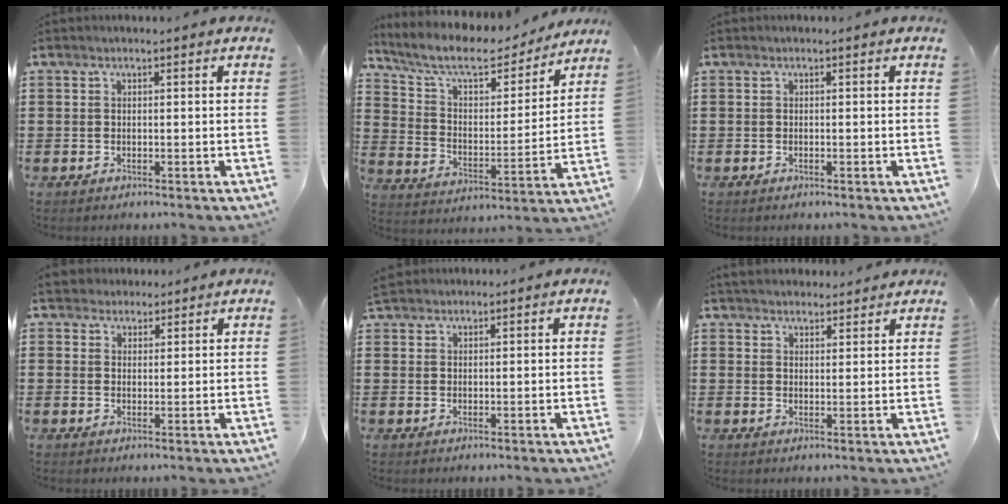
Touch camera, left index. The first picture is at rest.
{"total": 9.1, "force": [7.6, 2.5, 4.2], "torque": [-0.115, -0.039, 0.130]}
{"total": 0.0}
{"total": 2.6, "force": [2.2, 1.4, 0.0], "torque": [-0.008, 0.009, 0.043]}
{"total": 1.8, "force": [1.7, 0.6, 0.2], "torque": [-0.008, 0.004, 0.034]}
{"total": 3.1, "force": [3.0, 0.7, 0.1], "torque": [-0.010, -0.003, 0.058]}